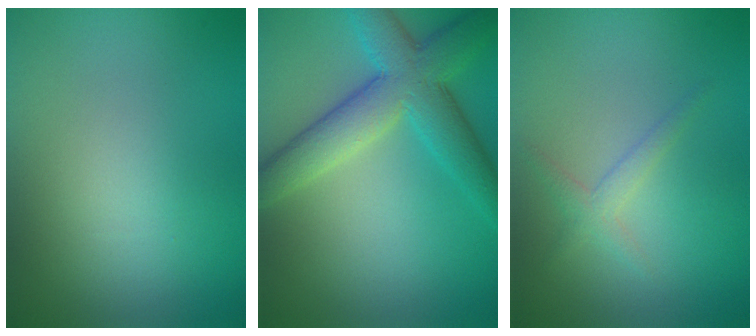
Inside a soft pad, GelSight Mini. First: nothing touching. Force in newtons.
{"total": 6.9, "press": 6.9, "slide": 0.3}
{"total": 1.3, "press": 1.3, "slide": 0.1}